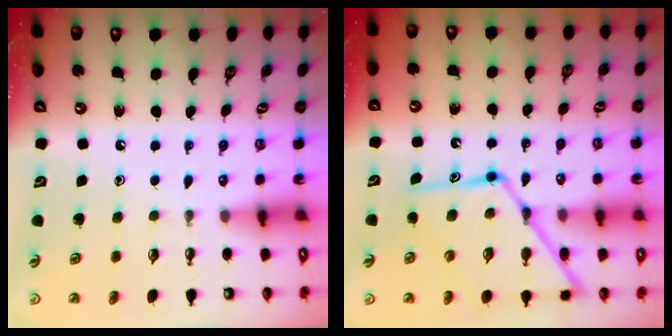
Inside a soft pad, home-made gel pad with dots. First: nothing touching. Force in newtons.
{"total": 16.0, "press": 15.9, "slide": 1.3}